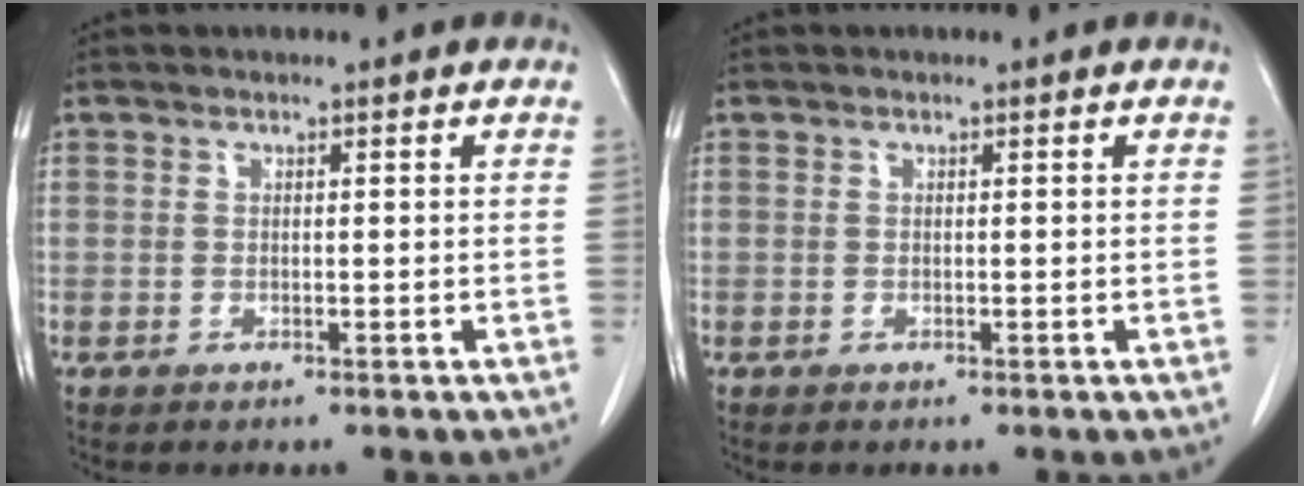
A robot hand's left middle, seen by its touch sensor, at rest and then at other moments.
{"total": 0.0}